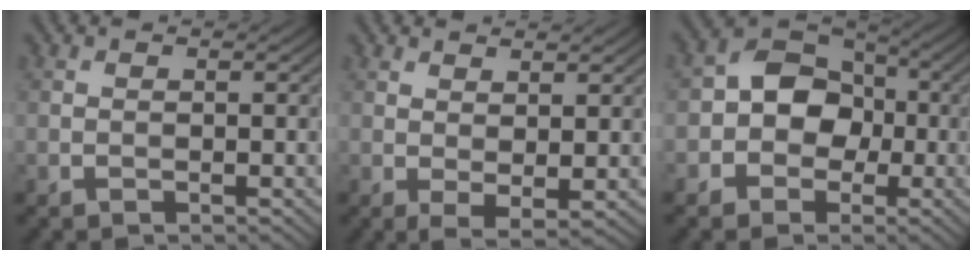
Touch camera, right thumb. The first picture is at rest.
{"total": 2.6, "force": [1.4, 0.7, 2.0], "torque": [-0.042, -0.008, 0.033]}
{"total": 7.1, "force": [-1.2, 5.8, 3.9], "torque": [-0.059, 0.007, -0.046]}